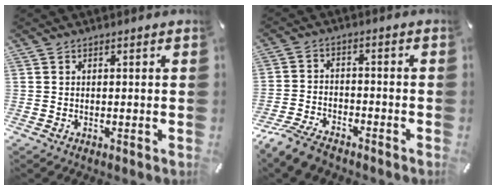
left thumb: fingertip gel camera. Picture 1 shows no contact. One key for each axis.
{"total": 7.2, "fx": -6.2, "fy": 2.7, "fz": 2.6, "tx": -0.065, "ty": 0.023, "tz": -0.123}